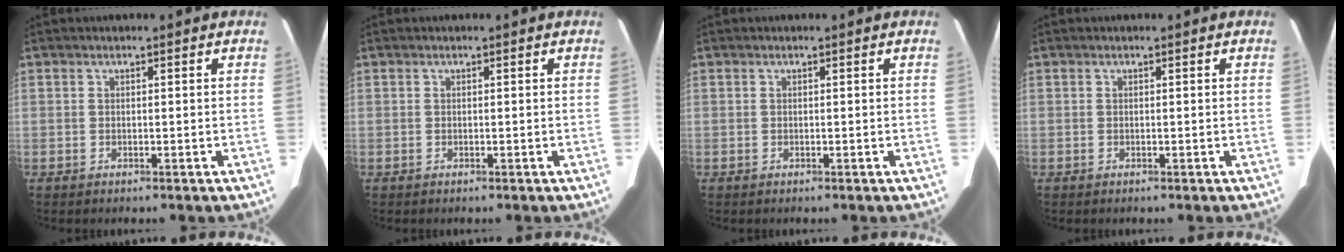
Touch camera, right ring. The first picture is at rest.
{"total": 0.0}
{"total": 0.0}
{"total": 0.0}